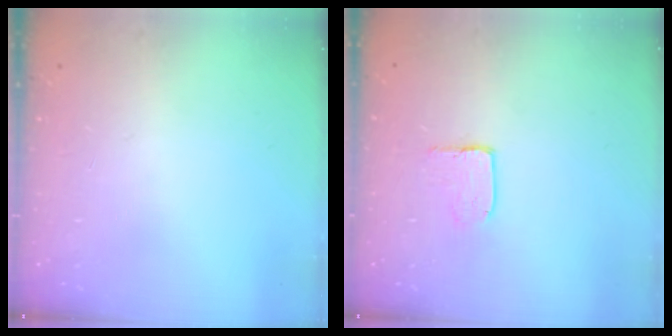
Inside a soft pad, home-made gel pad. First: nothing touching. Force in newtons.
{"total": 3.9, "press": 3.9, "slide": 0.1}